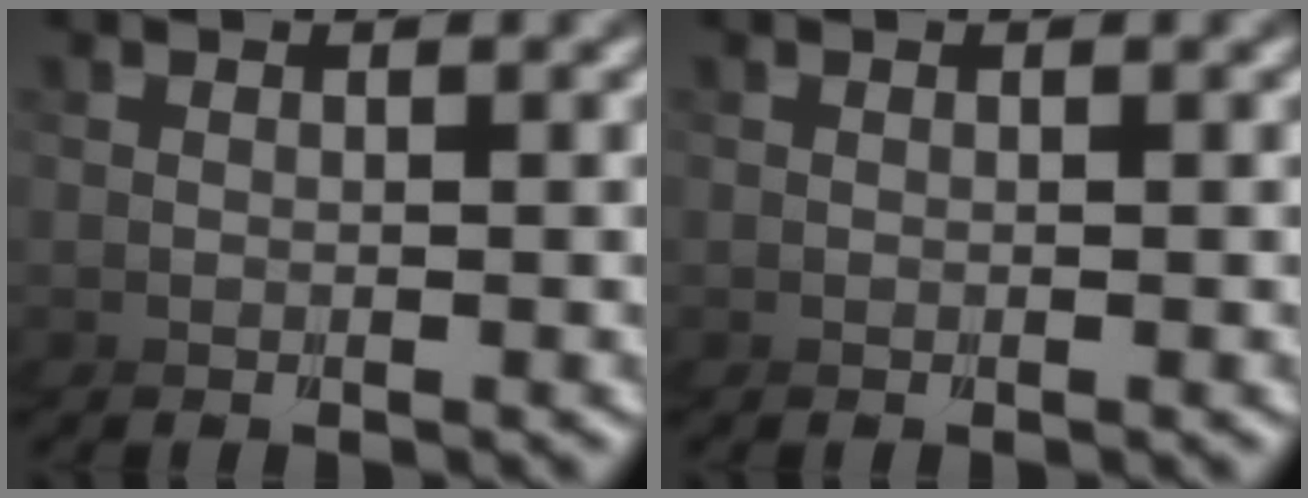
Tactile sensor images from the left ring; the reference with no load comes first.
{"total": 0.0}